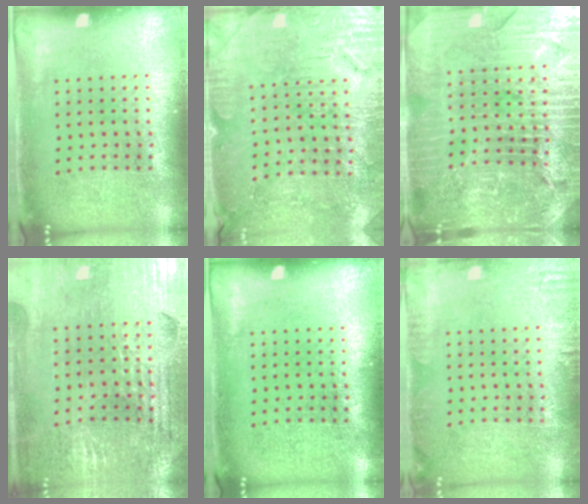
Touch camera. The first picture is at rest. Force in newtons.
{"total": 3.0, "press": 2.9, "slide": 0.6}
{"total": 5.4, "press": 4.9, "slide": 2.3}
{"total": 2.8, "press": 2.8, "slide": 0.5}
{"total": 0.0}
{"total": 1.5, "press": 1.5, "slide": 0.2}